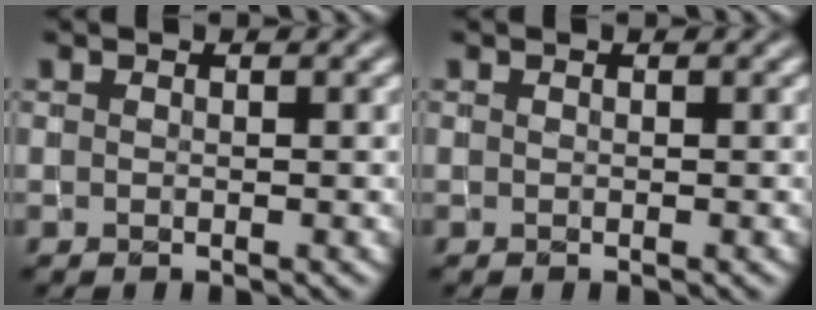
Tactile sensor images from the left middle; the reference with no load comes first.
{"total": 0.0}